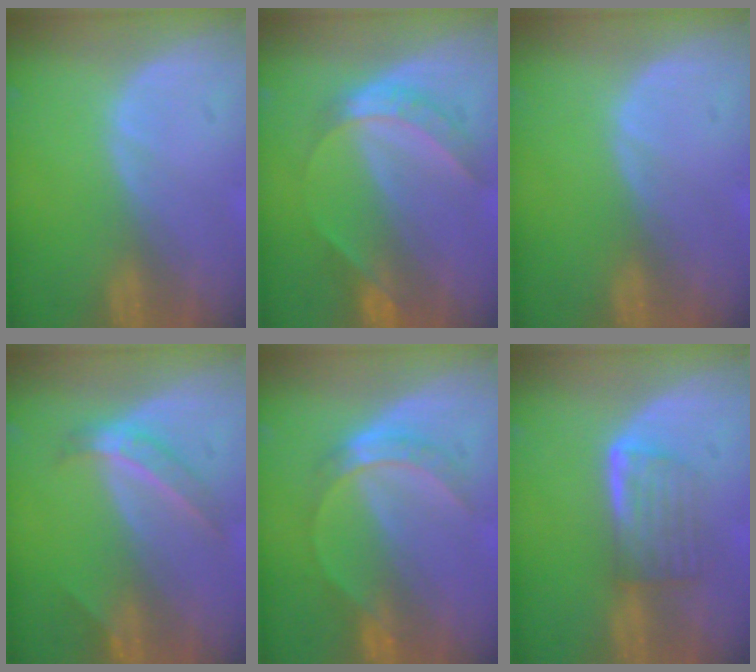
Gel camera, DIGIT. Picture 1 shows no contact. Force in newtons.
{"total": 6.2, "press": 5.3, "slide": 3.2}
{"total": 0.0}
{"total": 4.5, "press": 4.3, "slide": 1.2}
{"total": 5.0, "press": 4.7, "slide": 1.5}
{"total": 5.9, "press": 5.0, "slide": 3.1}